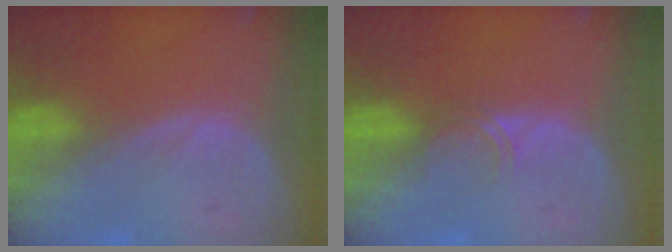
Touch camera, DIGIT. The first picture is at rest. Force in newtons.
{"total": 1.7, "press": 1.4, "slide": 1.0}